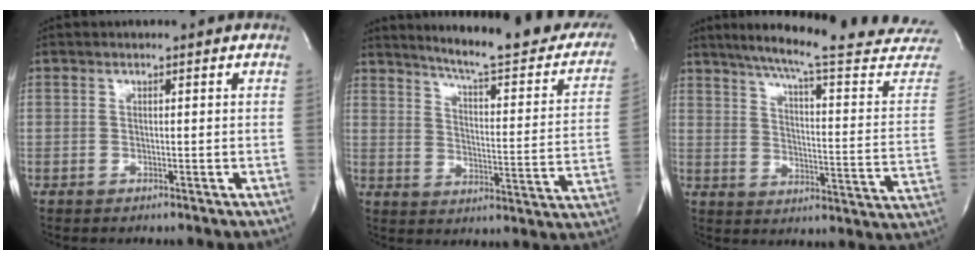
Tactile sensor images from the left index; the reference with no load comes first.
{"total": 22.1, "force": [18.9, 2.5, 11.2], "torque": [-0.149, -0.062, 0.227]}
{"total": 25.7, "force": [22.8, 0.0, 11.9], "torque": [-0.173, -0.090, 0.281]}